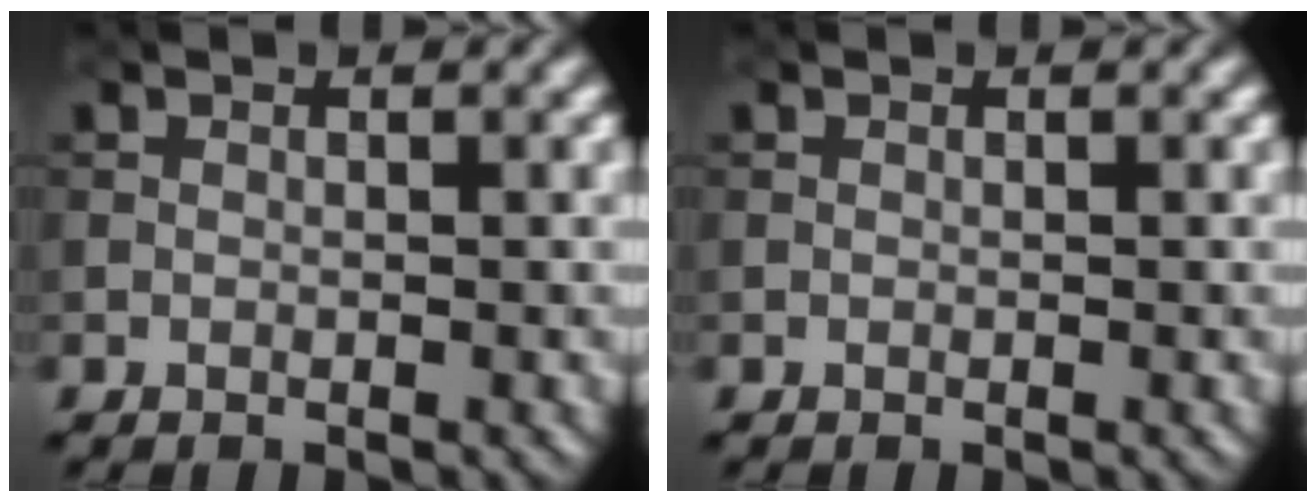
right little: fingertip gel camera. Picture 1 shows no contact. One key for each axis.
{"total": 0.0}